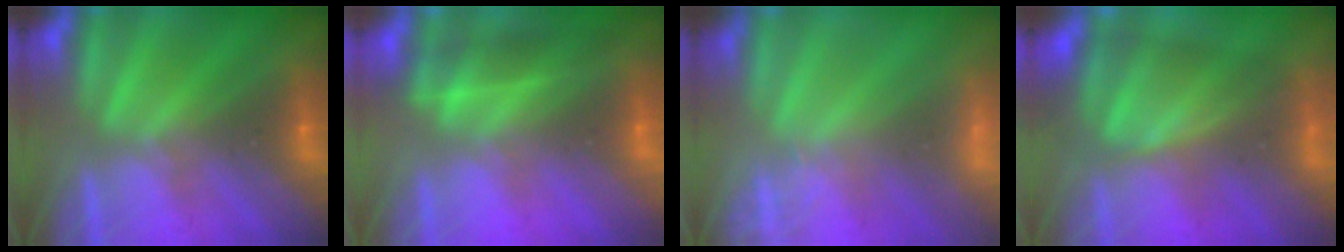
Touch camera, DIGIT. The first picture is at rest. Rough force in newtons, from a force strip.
{"total": 2.2}
{"total": 2.4}
{"total": 5.4}